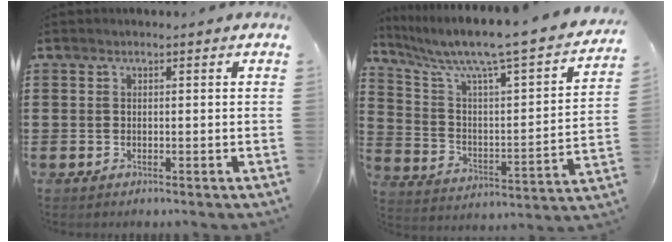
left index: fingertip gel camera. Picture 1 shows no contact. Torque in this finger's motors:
{"motor_torque": [2.14, 0.00, 0.31, 0.21]}